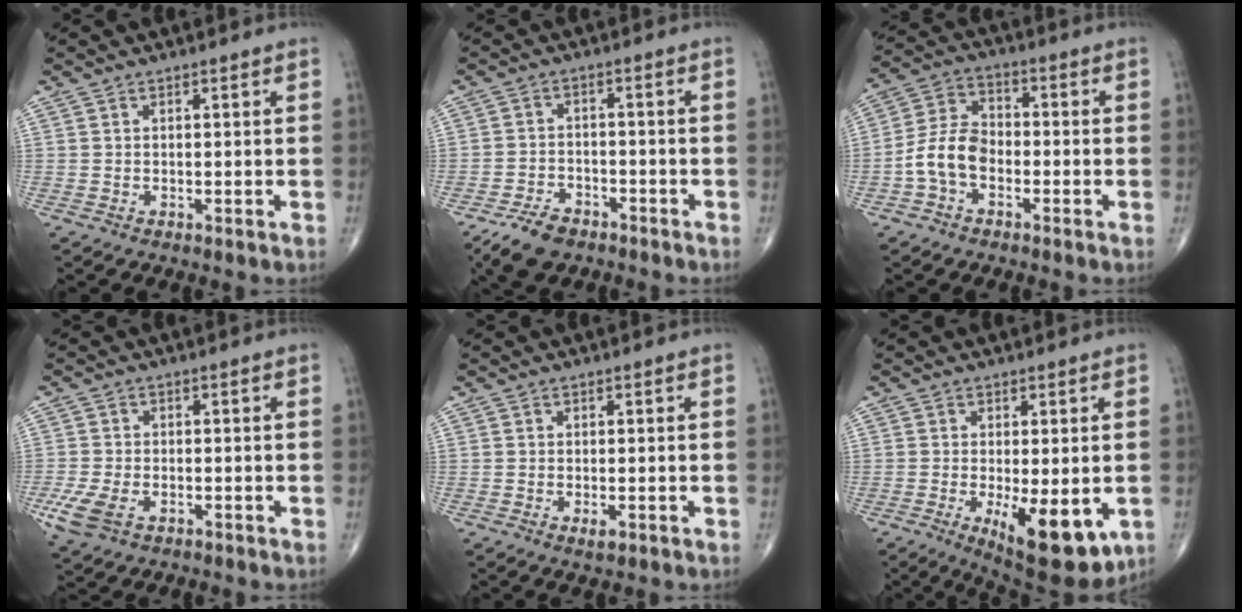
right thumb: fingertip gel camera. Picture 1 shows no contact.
{"total": 7.2, "force": [-5.1, 3.9, 3.3], "torque": [-0.055, 0.016, -0.090]}
{"total": 8.6, "force": [-2.8, 5.7, 5.8], "torque": [-0.106, 0.035, -0.064]}
{"total": 6.5, "force": [-2.7, 3.8, 4.5], "torque": [-0.109, 0.000, -0.048]}
{"total": 1.5, "force": [-0.6, 0.6, 1.2], "torque": [-0.020, -0.003, -0.009]}
{"total": 12.5, "force": [-3.8, 4.8, 10.9], "torque": [-0.147, -0.022, -0.043]}